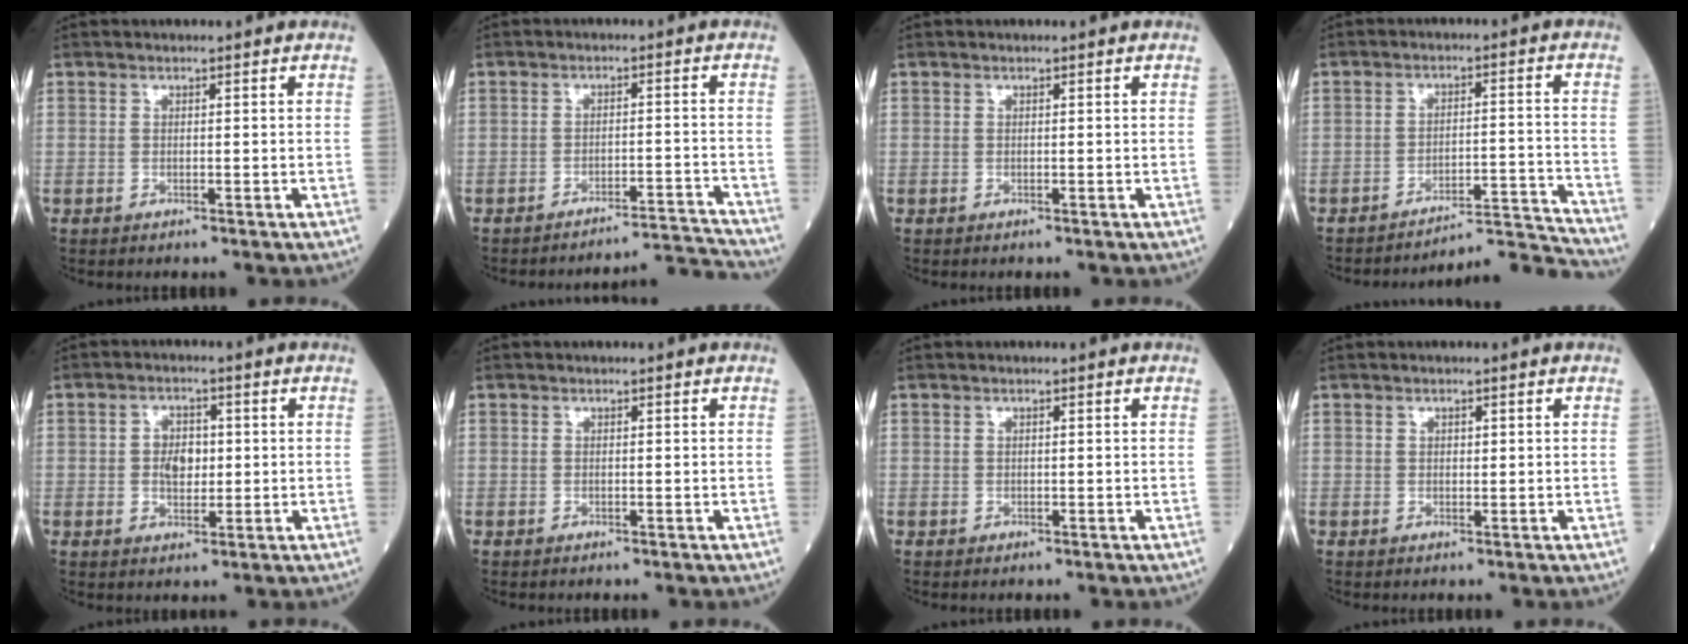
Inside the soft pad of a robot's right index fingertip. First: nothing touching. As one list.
[{"total": 6.8, "force": [-6.3, -2.2, -1.4], "torque": [0.030, 0.014, -0.091]}, {"total": 0.0}, {"total": 9.8, "force": [-9.4, -2.3, -1.7], "torque": [0.034, 0.031, -0.140]}, {"total": 4.2, "force": [0.2, 2.6, 3.2], "torque": [-0.054, 0.006, 0.005]}, {"total": 0.0}, {"total": 0.0}, {"total": 0.7, "force": [0.3, 0.5, 0.4], "torque": [-0.003, -0.002, 0.005]}]